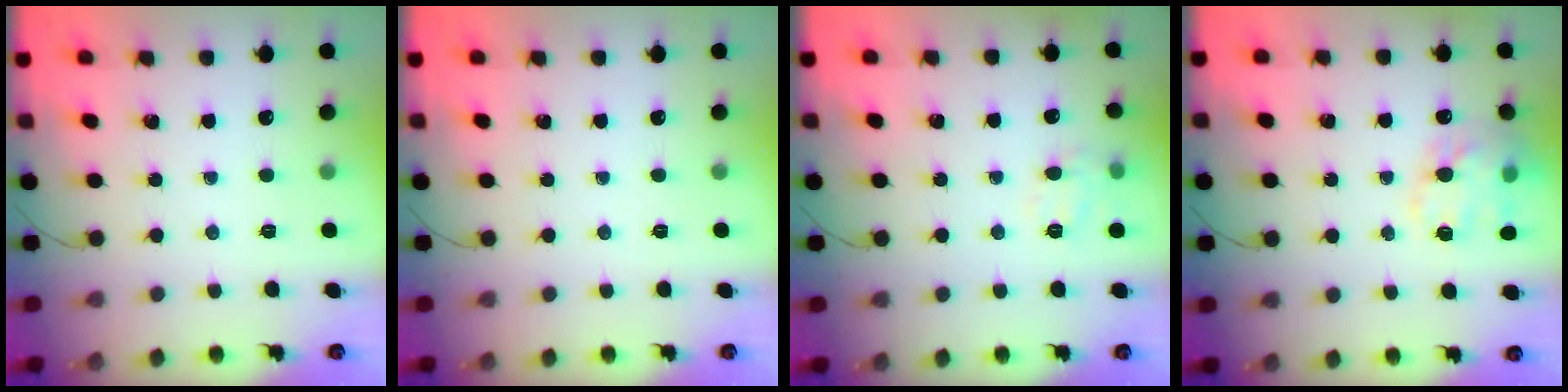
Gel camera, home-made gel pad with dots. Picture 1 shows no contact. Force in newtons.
{"total": 0.0}
{"total": 8.3, "press": 8.2, "slide": 1.4}
{"total": 17.1, "press": 16.9, "slide": 3.0}